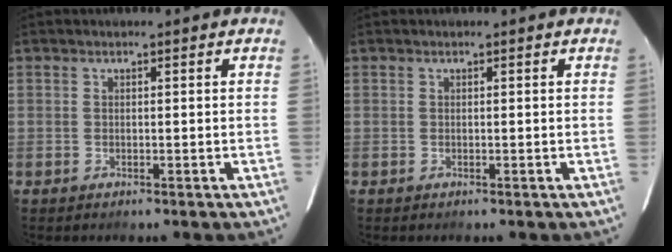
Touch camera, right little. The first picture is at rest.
{"total": 0.0}